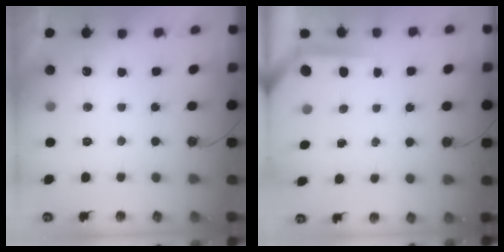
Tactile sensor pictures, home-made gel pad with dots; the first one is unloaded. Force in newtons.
{"total": 4.0, "press": 3.9, "slide": 0.3}